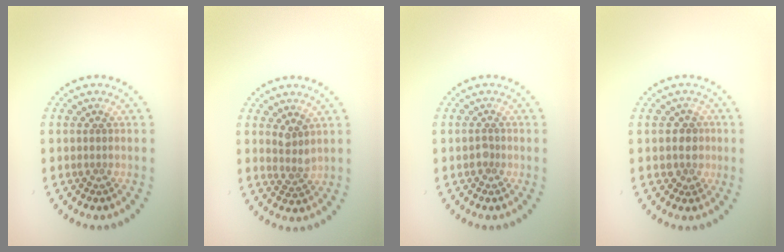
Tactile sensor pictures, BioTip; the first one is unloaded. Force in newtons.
{"total": 1.8, "press": 1.3, "slide": 1.3}
{"total": 0.8, "press": 0.6, "slide": 0.5}
{"total": 2.2, "press": 1.9, "slide": 1.2}